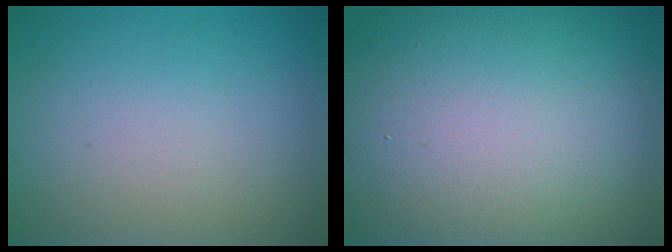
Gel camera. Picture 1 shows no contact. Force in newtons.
{"total": 19.3, "press": 19.3, "slide": 0.3}